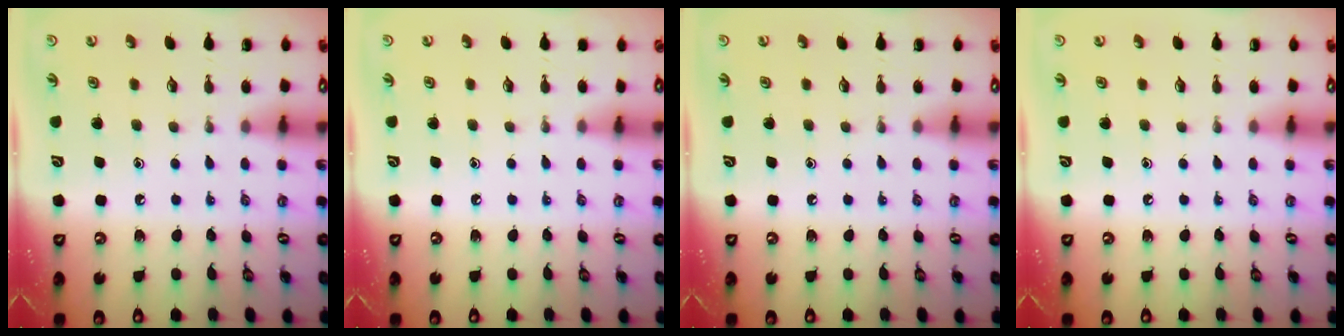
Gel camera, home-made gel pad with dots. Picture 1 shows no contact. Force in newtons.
{"total": 2.7, "press": 2.7, "slide": 0.5}
{"total": 0.0}
{"total": 0.0}